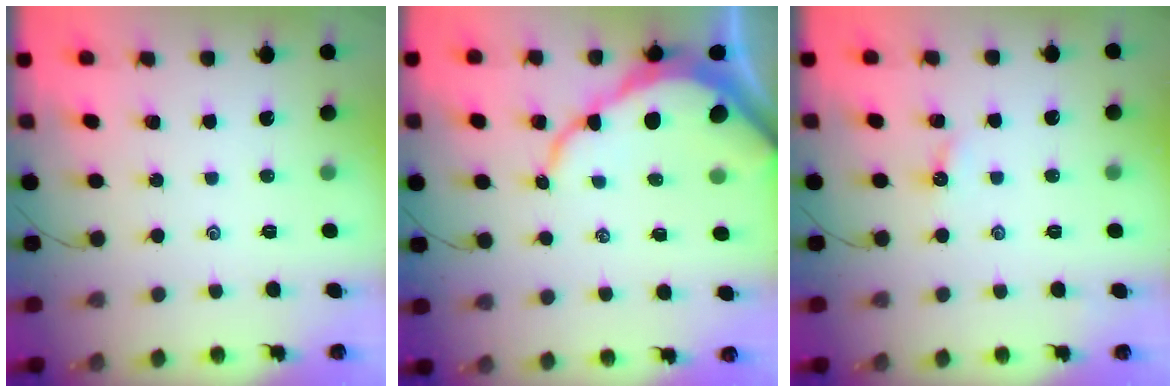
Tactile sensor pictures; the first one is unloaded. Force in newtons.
{"total": 10.2, "press": 10.1, "slide": 1.1}
{"total": 2.4, "press": 2.4, "slide": 0.3}